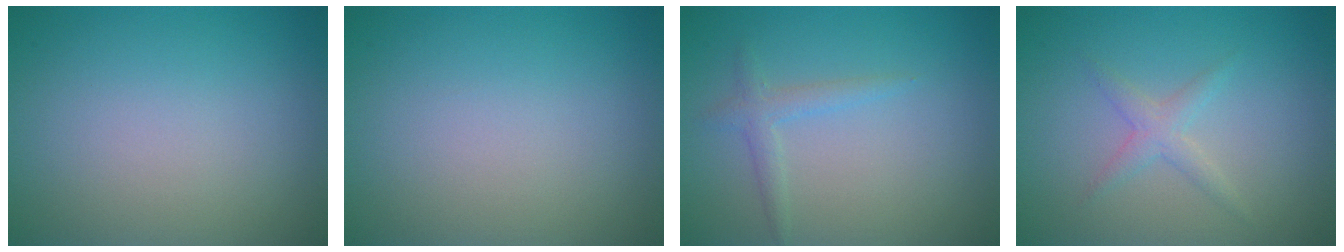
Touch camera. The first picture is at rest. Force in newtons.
{"total": 0.0}
{"total": 0.9, "press": 0.9, "slide": 0.1}
{"total": 1.6, "press": 1.6, "slide": 0.0}